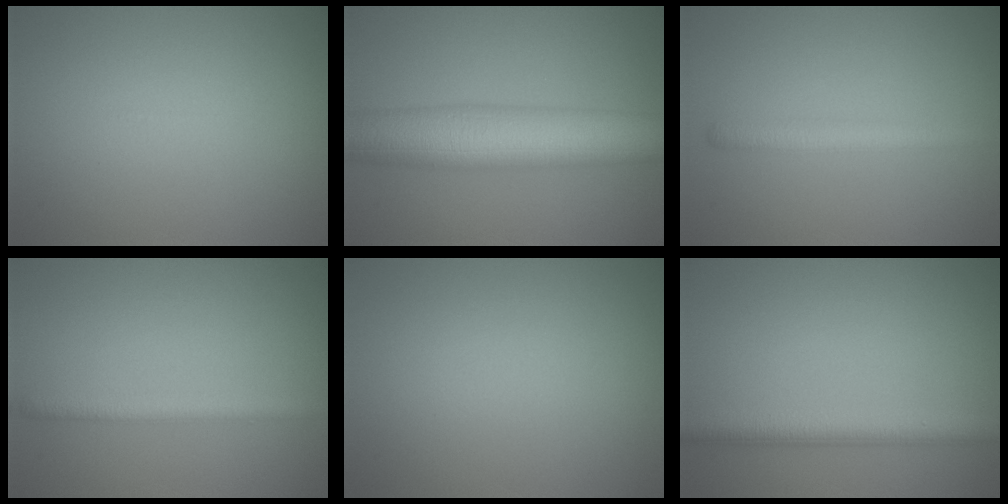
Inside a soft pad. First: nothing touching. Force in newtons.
{"total": 10.5, "press": 10.4, "slide": 0.1}
{"total": 2.2, "press": 2.2, "slide": 0.2}
{"total": 2.1, "press": 2.1, "slide": 0.2}
{"total": 0.0}
{"total": 3.6, "press": 3.5, "slide": 0.2}